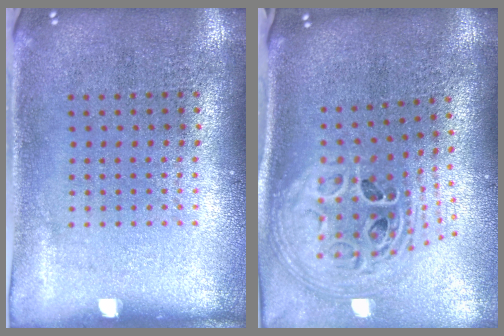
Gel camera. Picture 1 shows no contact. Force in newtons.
{"total": 2.9, "press": 2.0, "slide": 2.0}